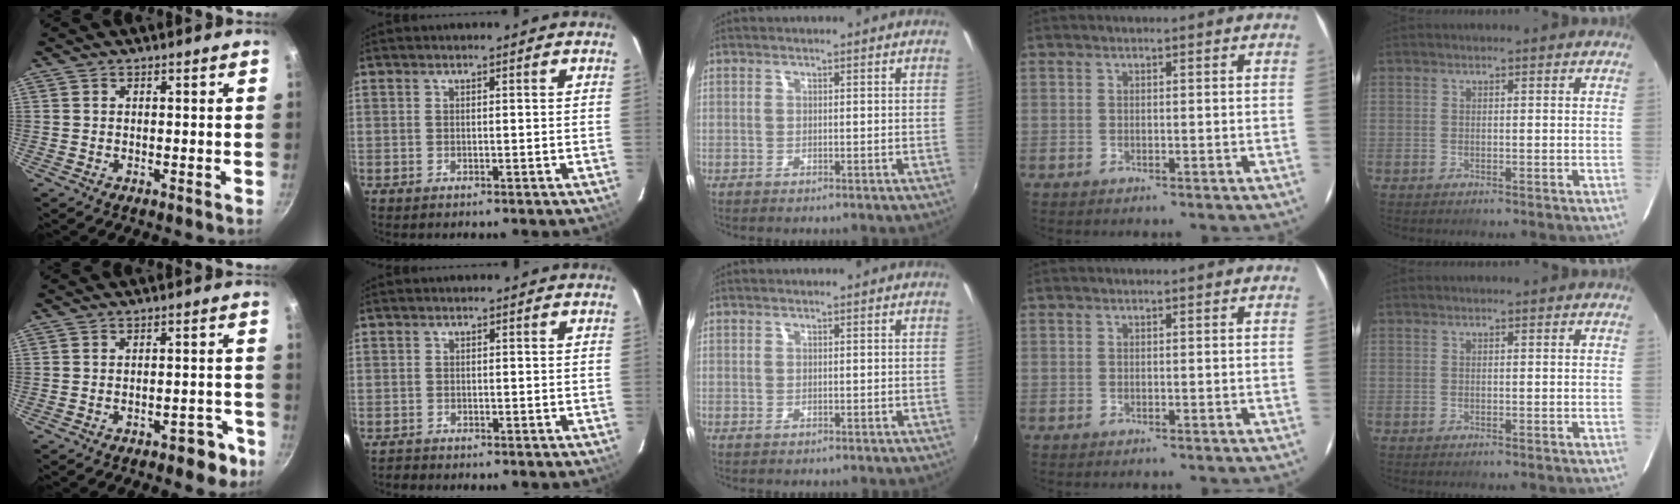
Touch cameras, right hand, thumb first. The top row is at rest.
{"thumb": {"total": 5.5, "force": [-3.4, 2.7, 3.4], "torque": [-0.018, 0.035, -0.029]}, "index": {"total": 3.1, "force": [-2.6, 1.6, -0.9], "torque": [0.006, 0.012, -0.049]}}